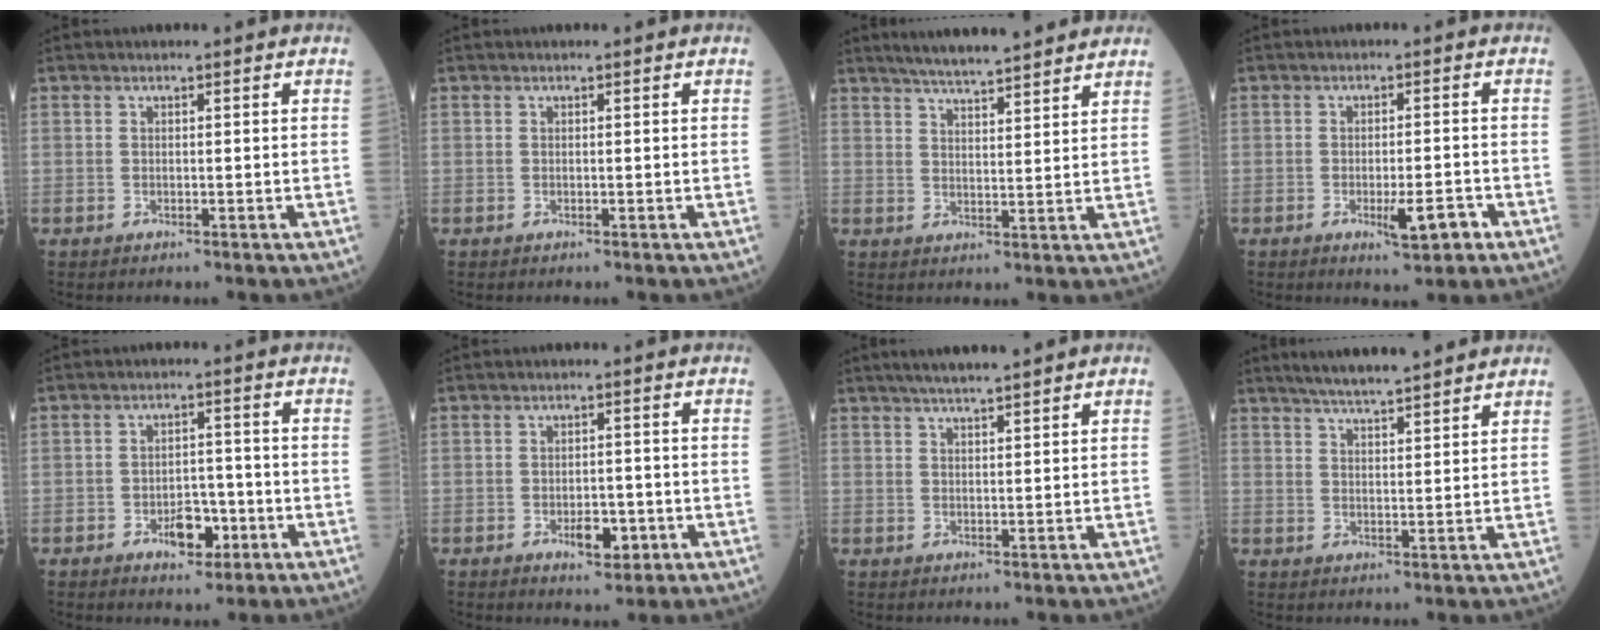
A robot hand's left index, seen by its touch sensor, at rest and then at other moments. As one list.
[{"total": 0.0}, {"total": 11.3, "force": [10.0, 0.9, 5.1], "torque": [-0.080, 0.020, 0.139]}, {"total": 4.6, "force": [-2.2, 1.0, 3.9], "torque": [-0.058, -0.001, -0.029]}, {"total": 5.1, "force": [-2.5, 2.7, 3.5], "torque": [-0.051, 0.008, -0.037]}, {"total": 4.2, "force": [-1.8, 2.0, 3.2], "torque": [-0.046, 0.002, -0.020]}, {"total": 5.1, "force": [4.1, -0.3, 2.9], "torque": [-0.050, 0.018, 0.073]}, {"total": 9.9, "force": [8.7, 0.4, 4.7], "torque": [-0.074, 0.021, 0.124]}]